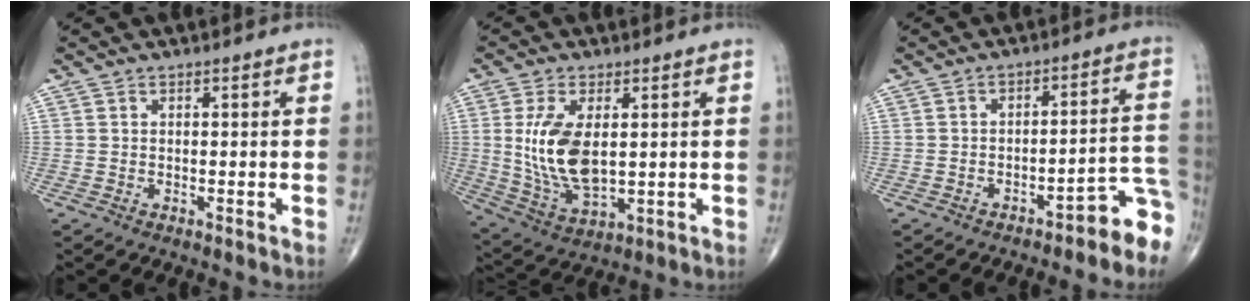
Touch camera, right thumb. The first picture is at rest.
{"total": 12.8, "force": [1.7, 6.6, 10.9], "torque": [-0.213, -0.016, 0.045]}
{"total": 8.2, "force": [-5.8, 2.0, 5.5], "torque": [-0.034, 0.081, -0.078]}